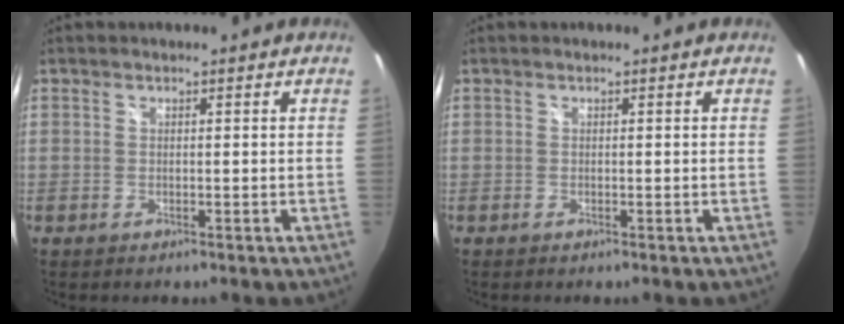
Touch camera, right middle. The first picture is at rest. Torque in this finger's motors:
{"motor_torque": [0.17, -0.29, 0.00, 0.01]}